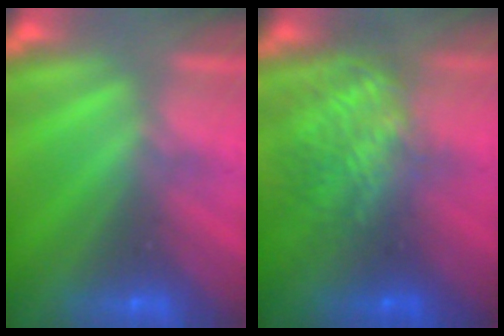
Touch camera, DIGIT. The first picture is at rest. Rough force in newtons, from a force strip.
{"total": 7.3}